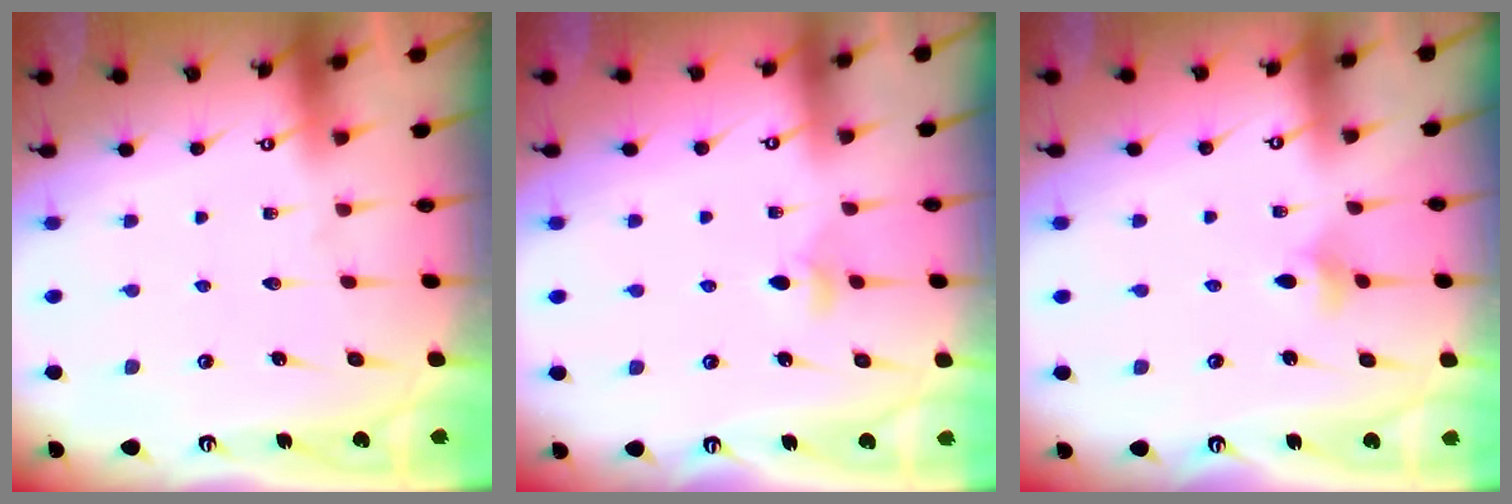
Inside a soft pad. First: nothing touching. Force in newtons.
{"total": 5.2, "press": 5.1, "slide": 0.9}
{"total": 3.3, "press": 3.3, "slide": 0.8}